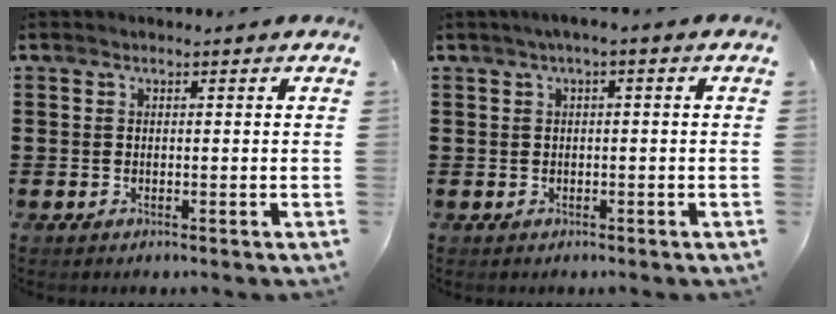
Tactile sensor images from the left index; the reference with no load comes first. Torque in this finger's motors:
{"motor_torque": [1.31, 0.31, 0.10, 0.00]}